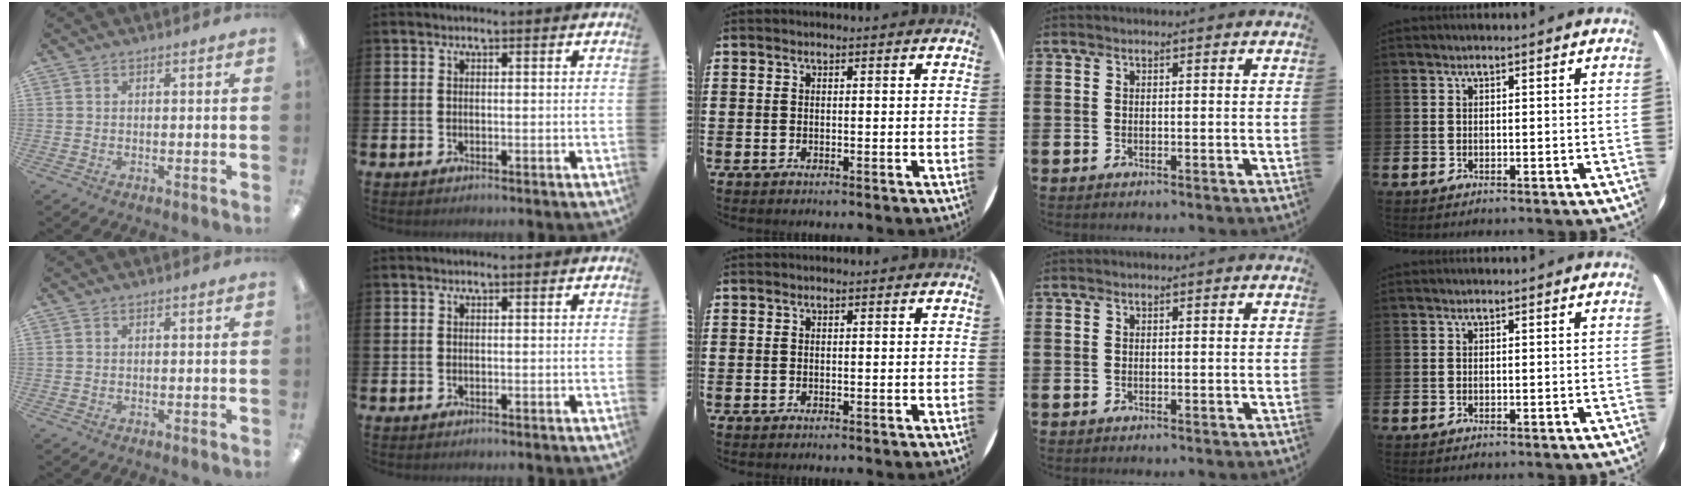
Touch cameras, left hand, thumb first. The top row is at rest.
{}